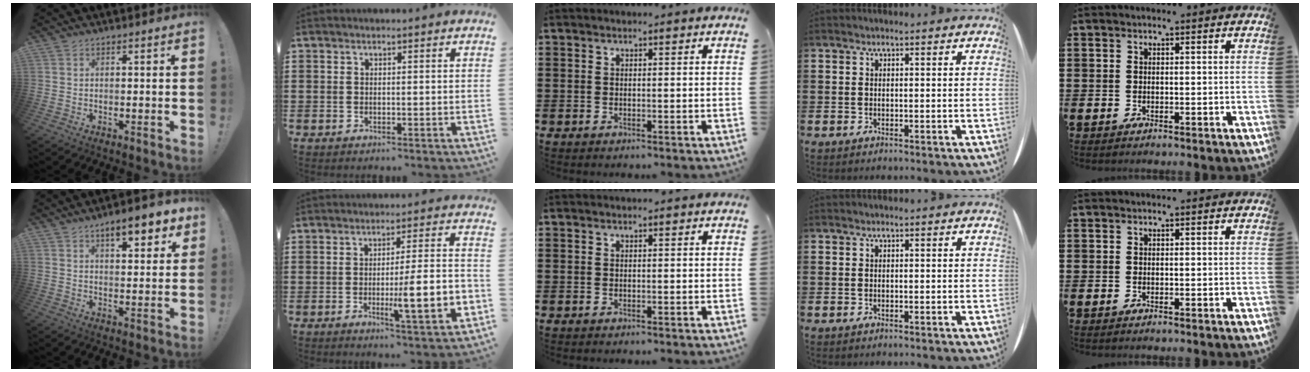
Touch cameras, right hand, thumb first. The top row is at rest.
{"thumb": {"total": 8.8, "force": [5.5, 2.4, 6.5], "torque": [-0.084, -0.027, 0.090]}, "index": {"total": 10.6, "force": [-2.6, 1.5, 10.2], "torque": [-0.156, -0.013, -0.045]}}